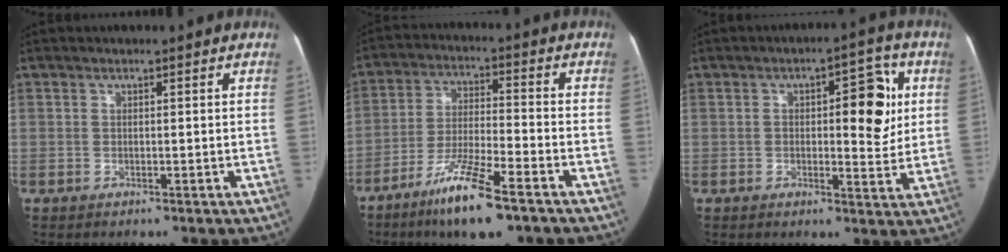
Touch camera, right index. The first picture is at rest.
{"total": 11.7, "force": [-7.5, 1.0, 8.9], "torque": [-0.175, -0.028, -0.135]}
{"total": 9.3, "force": [1.7, 3.3, 8.5], "torque": [-0.105, 0.016, 0.020]}